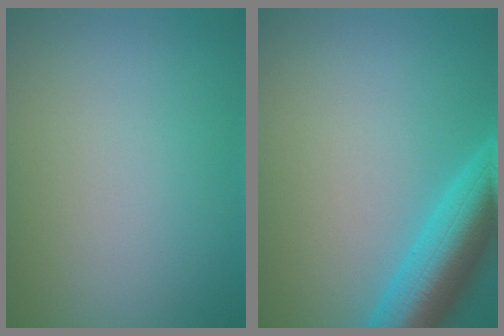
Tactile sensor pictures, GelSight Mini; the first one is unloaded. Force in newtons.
{"total": 7.5, "press": 7.5, "slide": 0.4}